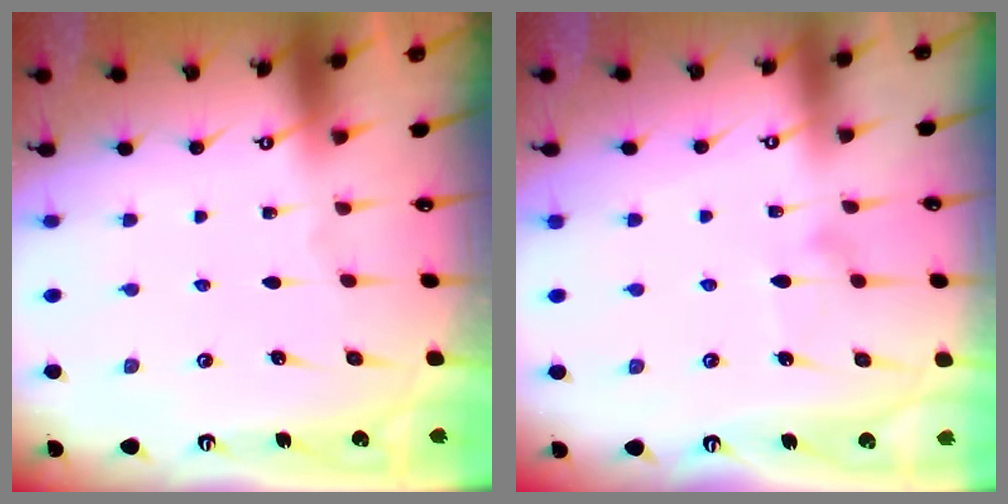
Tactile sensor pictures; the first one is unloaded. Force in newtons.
{"total": 7.4, "press": 7.4, "slide": 0.3}